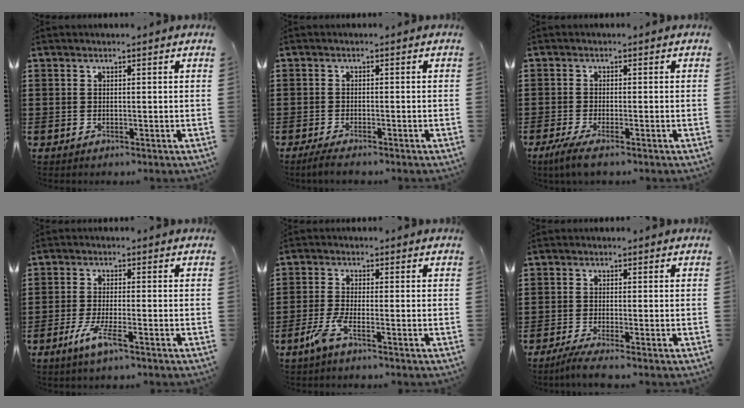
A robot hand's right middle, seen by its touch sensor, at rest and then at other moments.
{"total": 1.7, "force": [-1.4, 0.1, 0.9], "torque": [-0.023, -0.001, -0.029]}
{"total": 2.6, "force": [-1.7, 0.1, 1.9], "torque": [-0.046, -0.009, -0.035]}
{"total": 4.7, "force": [-2.5, 0.5, 4.0], "torque": [-0.084, -0.011, -0.046]}
{"total": 4.0, "force": [-2.3, 0.3, 3.2], "torque": [-0.082, -0.014, -0.047]}
{"total": 2.0, "force": [-1.6, -0.2, 1.3], "torque": [-0.028, -0.003, -0.032]}